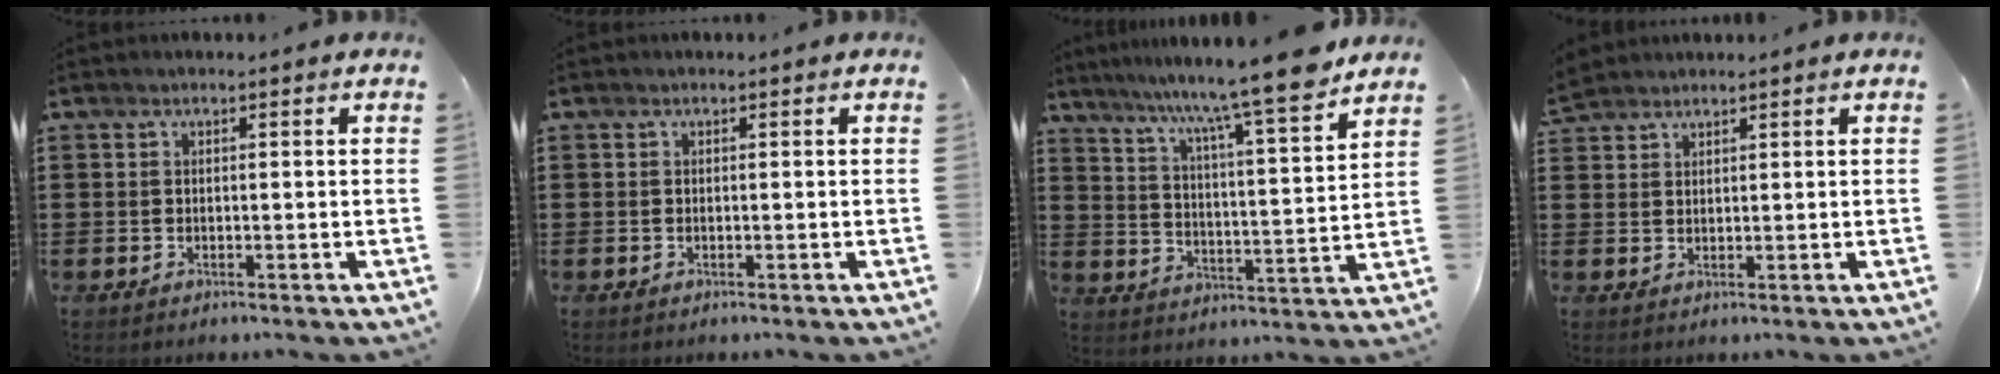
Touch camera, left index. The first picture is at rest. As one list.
[{"total": 0.0}, {"total": 9.9, "force": [8.7, -0.9, 4.8], "torque": [-0.109, -0.061, 0.138]}, {"total": 2.5, "force": [2.4, 0.7, 0.1], "torque": [-0.009, 0.001, 0.049]}]